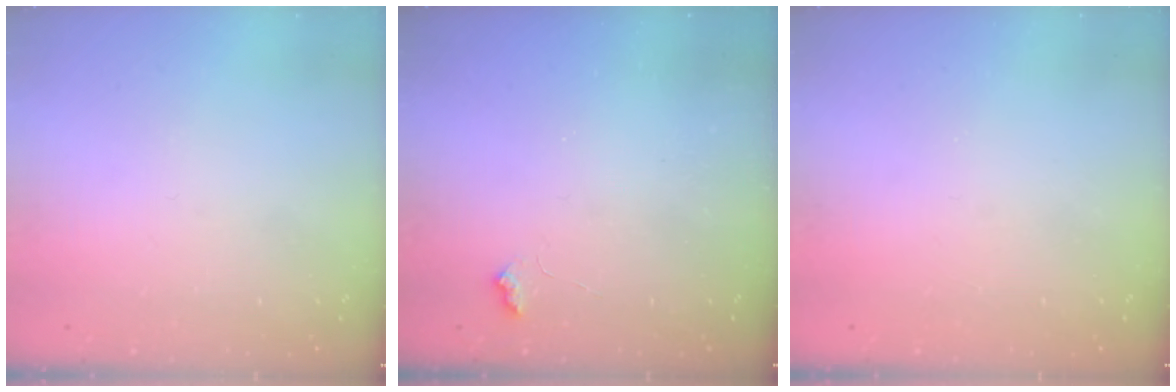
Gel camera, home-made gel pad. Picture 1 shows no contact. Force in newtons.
{"total": 3.0, "press": 3.0, "slide": 0.5}
{"total": 0.8, "press": 0.8, "slide": 0.3}